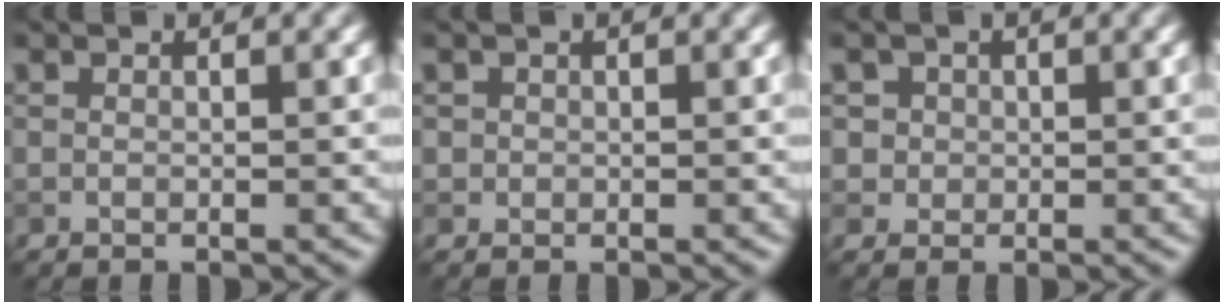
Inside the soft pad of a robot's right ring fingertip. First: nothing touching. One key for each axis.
{"total": 0.7, "fx": 0.1, "fy": 0.7, "fz": 0.1, "tx": 0.008, "ty": -0.003, "tz": 0.000}
{"total": 2.9, "fx": 1.1, "fy": 2.6, "fz": 1.0, "tx": -0.013, "ty": 0.004, "tz": 0.018}